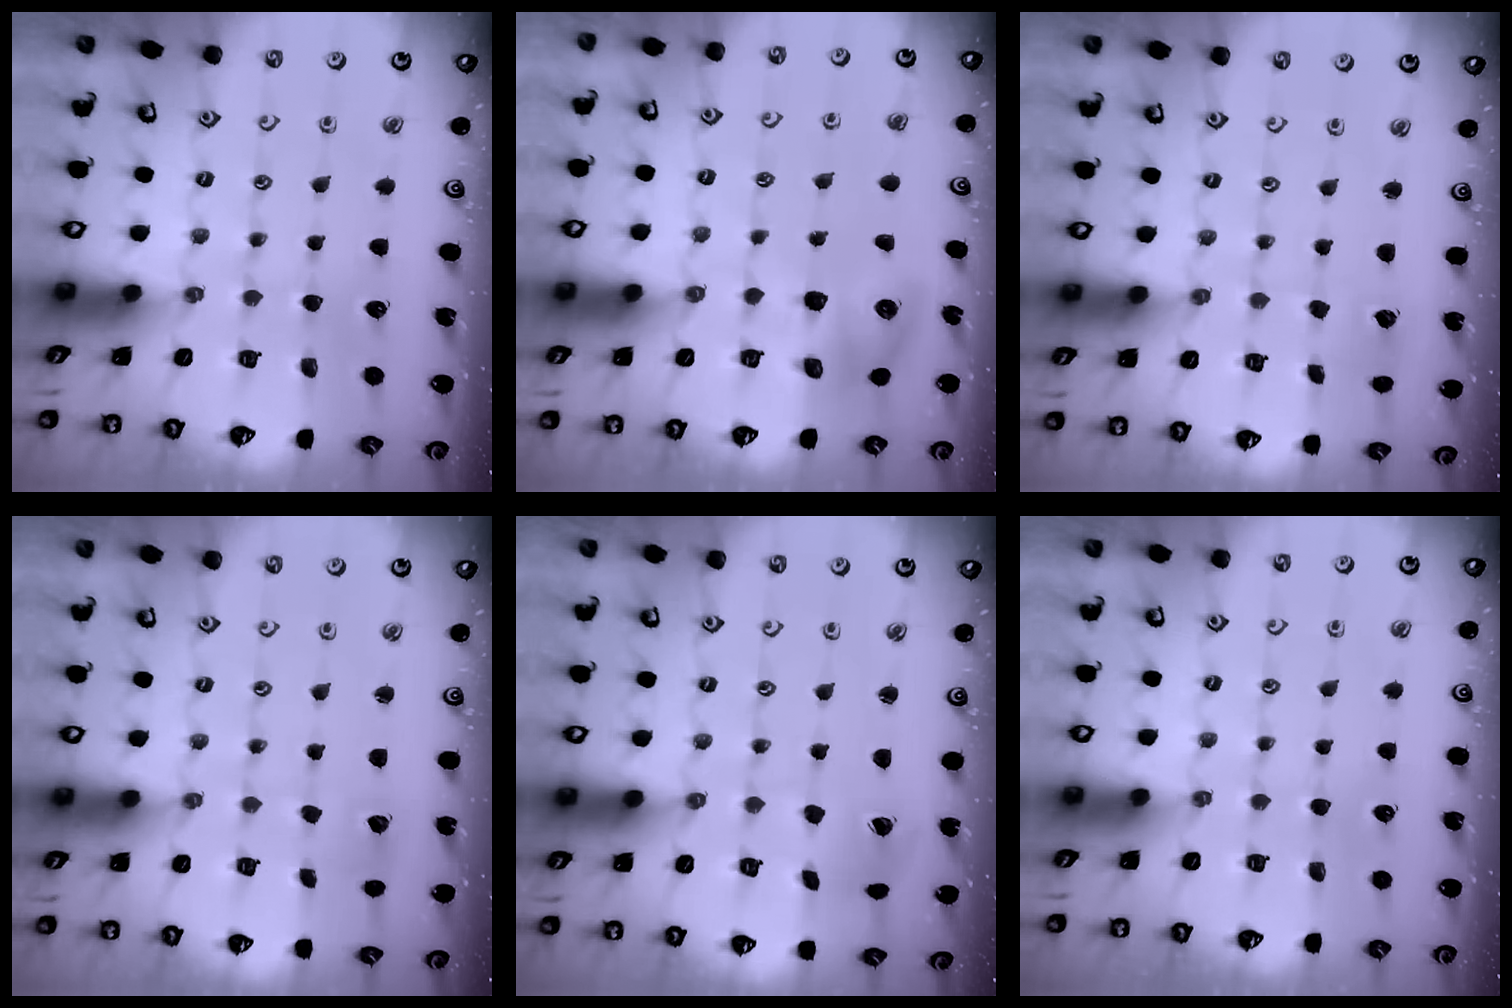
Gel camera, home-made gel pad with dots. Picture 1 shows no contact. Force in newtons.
{"total": 8.1, "press": 8.0, "slide": 1.1}
{"total": 3.1, "press": 3.1, "slide": 0.3}
{"total": 2.5, "press": 2.5, "slide": 0.4}
{"total": 1.4, "press": 1.4, "slide": 0.2}
{"total": 0.0}